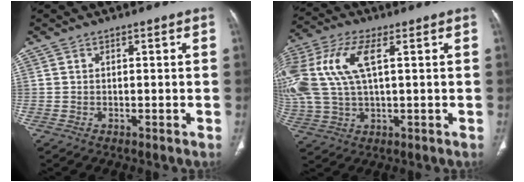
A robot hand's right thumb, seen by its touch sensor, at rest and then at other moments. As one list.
[{"total": 17.3, "force": [4.3, 8.4, 14.5], "torque": [-0.357, 0.017, 0.082]}]